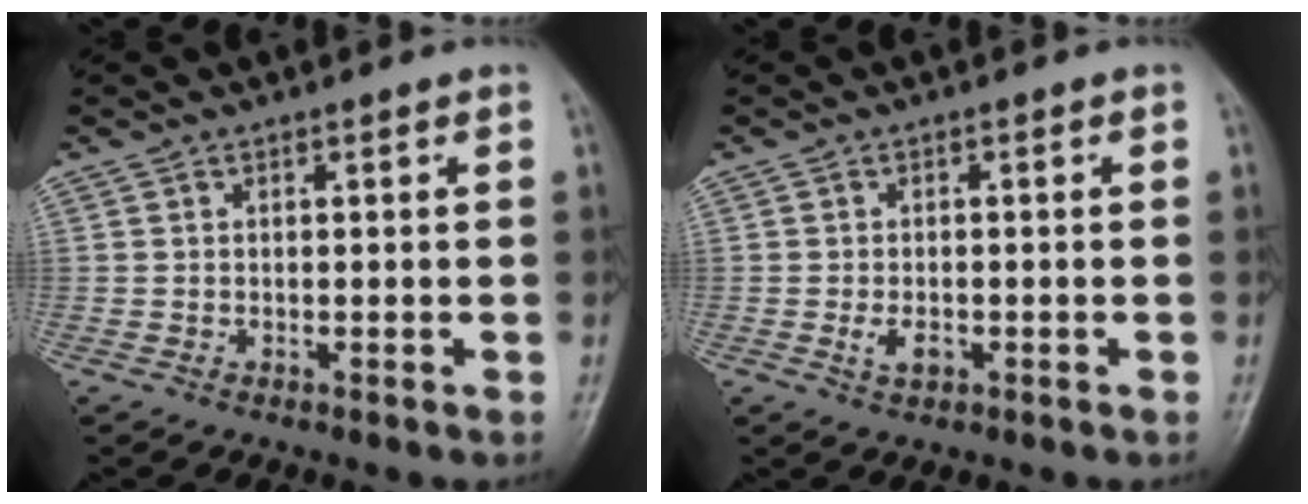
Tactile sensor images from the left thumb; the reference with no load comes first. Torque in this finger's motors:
{"motor_torque": [0.19, 0.24, 0.26, 0.06, 0.00]}